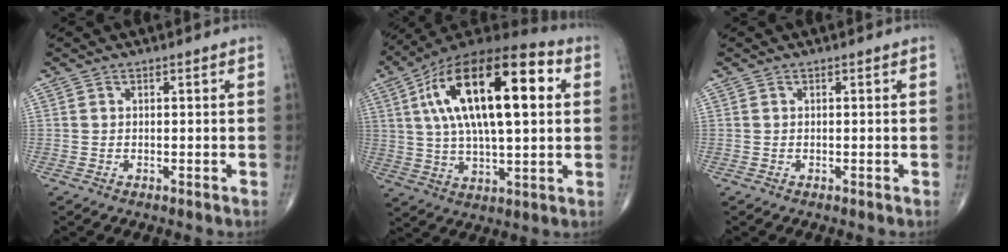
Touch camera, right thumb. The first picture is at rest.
{"total": 25.8, "force": [6.5, 10.4, 22.7], "torque": [-0.391, 0.016, 0.100]}
{"total": 0.0}